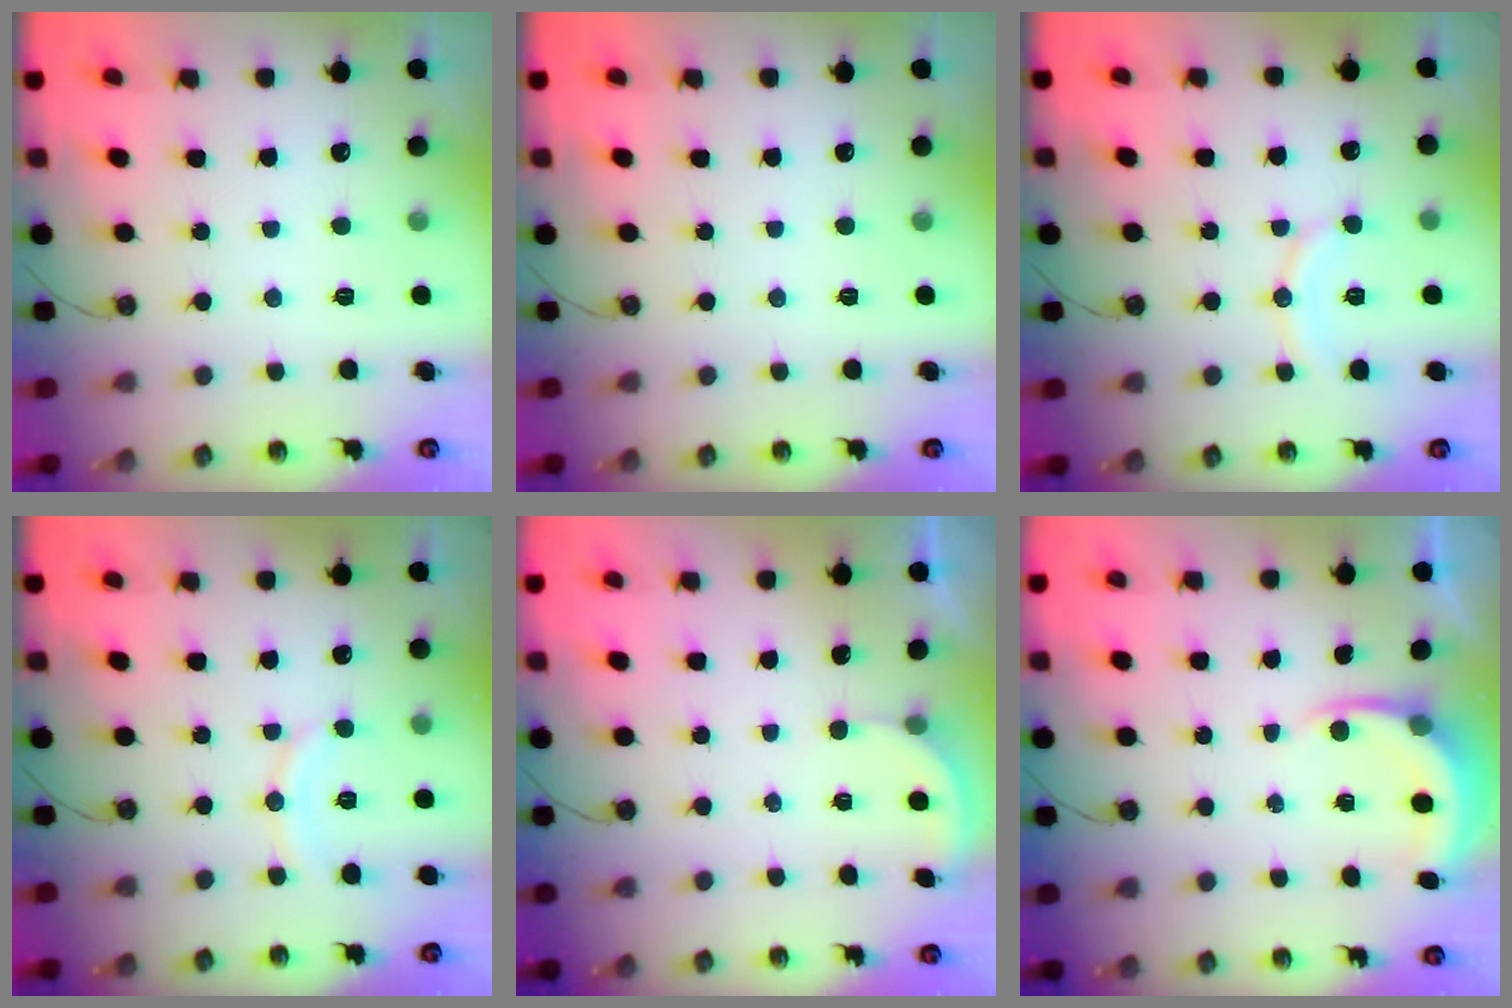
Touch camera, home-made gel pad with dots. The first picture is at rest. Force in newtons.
{"total": 0.0}
{"total": 8.9, "press": 8.9, "slide": 1.0}
{"total": 7.0, "press": 7.0, "slide": 0.8}
{"total": 1.4, "press": 1.3, "slide": 0.5}
{"total": 5.8, "press": 5.8, "slide": 0.3}